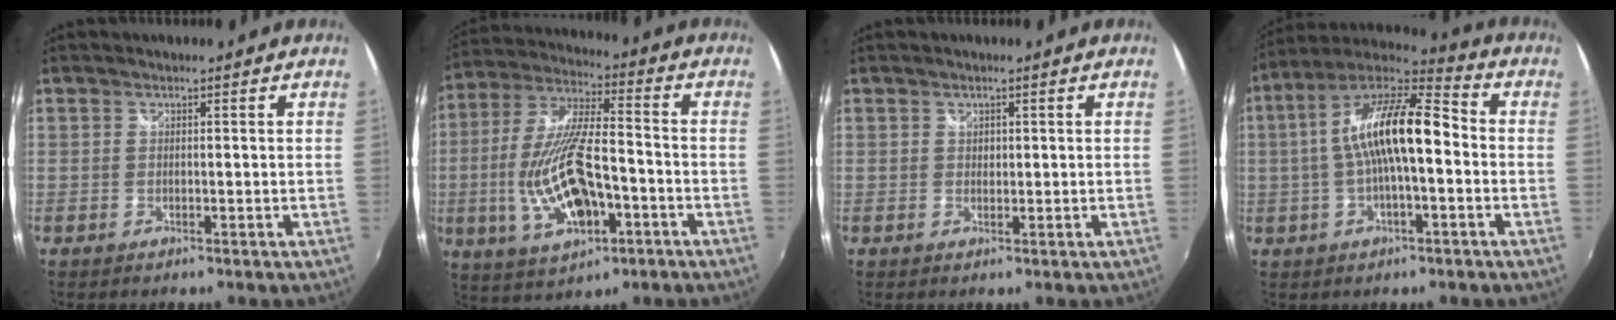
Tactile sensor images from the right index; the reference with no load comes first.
{"total": 17.3, "force": [-5.2, 6.7, 15.1], "torque": [-0.323, -0.011, -0.081]}
{"total": 0.9, "force": [0.3, 0.8, 0.2], "torque": [0.000, 0.001, 0.004]}
{"total": 15.3, "force": [-0.6, 4.5, 14.6], "torque": [-0.267, 0.021, -0.019]}